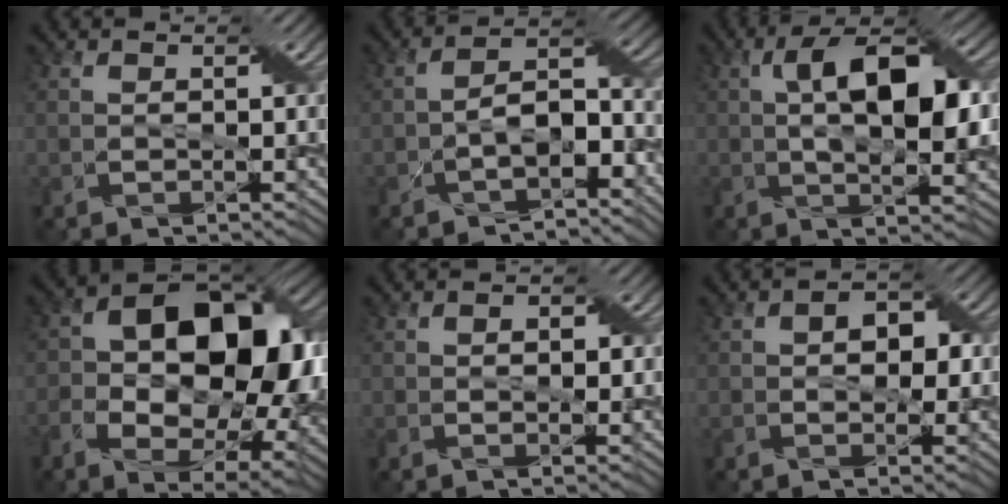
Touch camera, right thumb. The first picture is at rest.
{"total": 6.1, "force": [-3.7, 2.9, 3.8], "torque": [-0.054, 0.005, -0.072]}
{"total": 11.5, "force": [1.3, 4.5, 10.5], "torque": [-0.172, 0.008, 0.019]}
{"total": 16.2, "force": [0.3, 10.2, 12.5], "torque": [-0.188, -0.008, 0.003]}
{"total": 1.7, "force": [-0.1, 0.9, 1.4], "torque": [-0.018, -0.002, -0.002]}
{"total": 3.5, "force": [-0.1, 2.2, 2.7], "torque": [-0.041, 0.001, -0.008]}